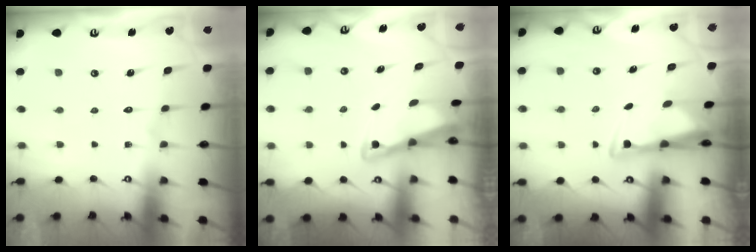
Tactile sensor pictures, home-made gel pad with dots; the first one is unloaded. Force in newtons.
{"total": 2.9, "press": 2.9, "slide": 0.4}
{"total": 2.9, "press": 2.7, "slide": 0.9}